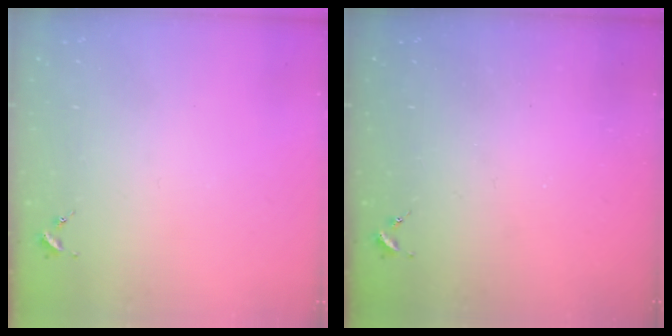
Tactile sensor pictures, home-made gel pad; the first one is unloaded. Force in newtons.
{"total": 0.0}